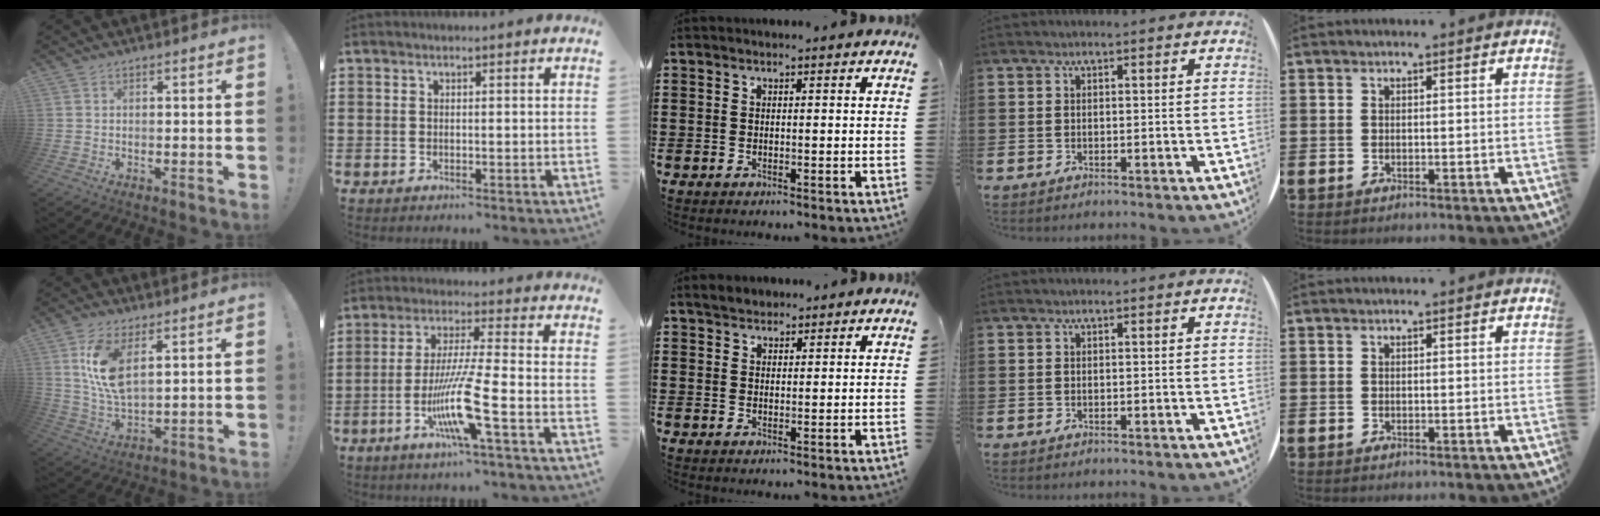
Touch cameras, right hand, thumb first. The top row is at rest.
{"thumb": {"total": 11.4, "force": [5.0, 5.0, 9.0], "torque": [-0.176, -0.026, 0.088]}, "index": {"total": 10.5, "force": [-4.1, 0.3, 9.7], "torque": [-0.200, -0.015, -0.084]}, "middle": {"total": 2.1, "force": [2.0, 0.5, -0.1], "torque": [-0.004, 0.006, 0.040]}}